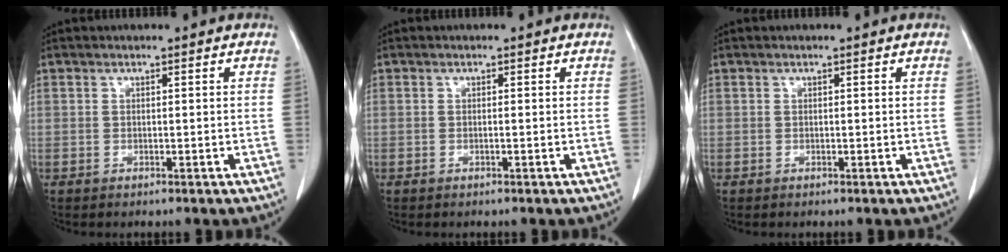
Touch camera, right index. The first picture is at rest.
{"total": 0.0}
{"total": 0.0}